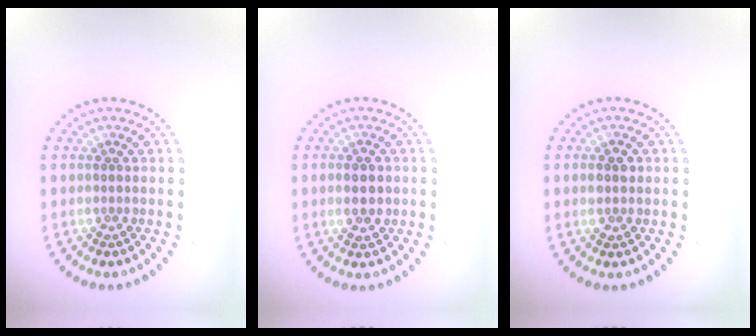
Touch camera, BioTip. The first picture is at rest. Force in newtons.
{"total": 3.1, "press": 3.1, "slide": 0.1}
{"total": 1.3, "press": 1.3, "slide": 0.2}